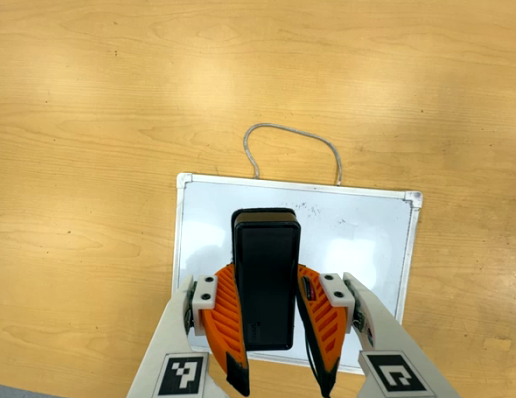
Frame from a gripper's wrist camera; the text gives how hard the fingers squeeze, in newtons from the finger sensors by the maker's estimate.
{"total": 5.8, "left": 5.0, "right": 6.5}